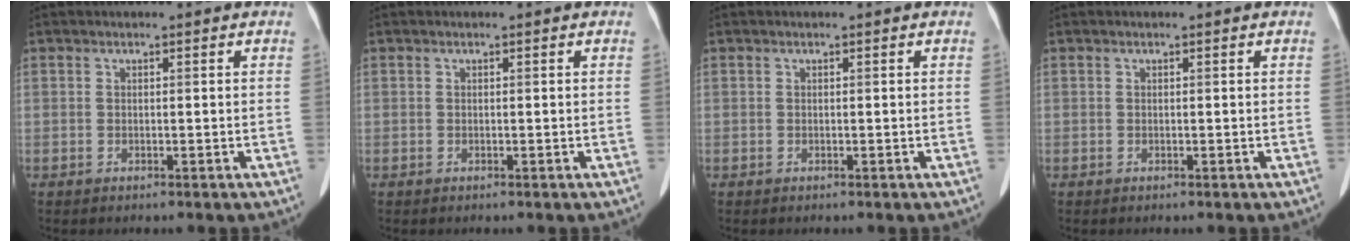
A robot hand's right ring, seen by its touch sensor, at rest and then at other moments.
{"total": 0.0}
{"total": 0.0}
{"total": 0.0}